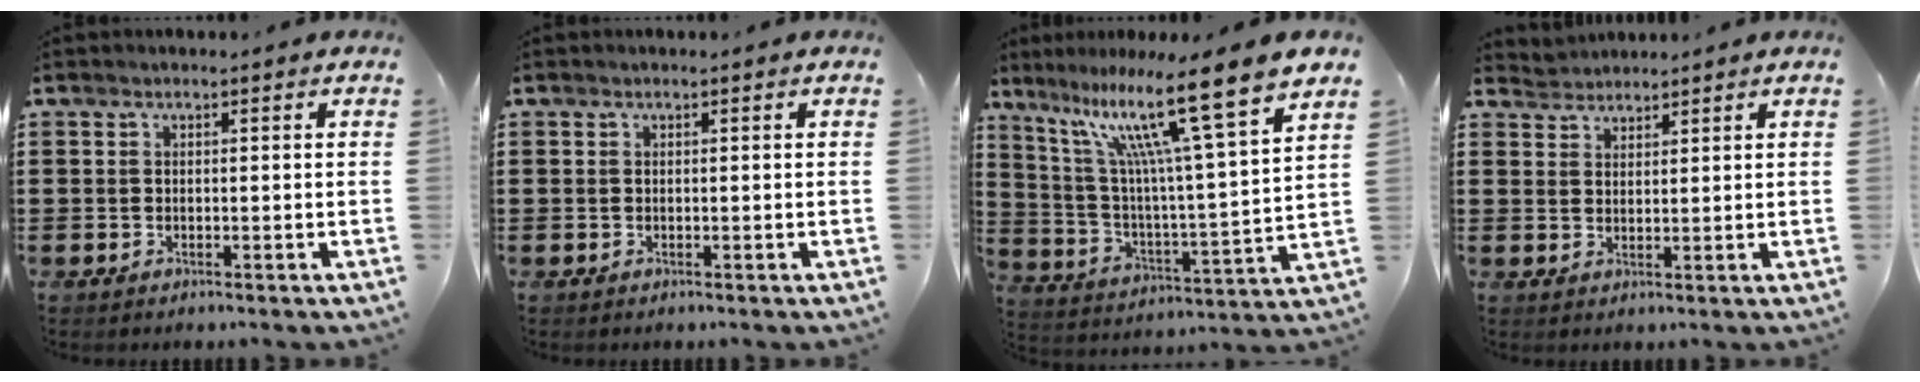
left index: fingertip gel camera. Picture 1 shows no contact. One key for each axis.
{"total": 0.0}
{"total": 14.6, "fx": 10.3, "fy": 0.2, "fz": 10.2, "tx": -0.222, "ty": -0.071, "tz": 0.161}
{"total": 1.9, "fx": 1.8, "fy": 0.4, "fz": -0.5, "tx": 0.002, "ty": 0.000, "tz": 0.036}